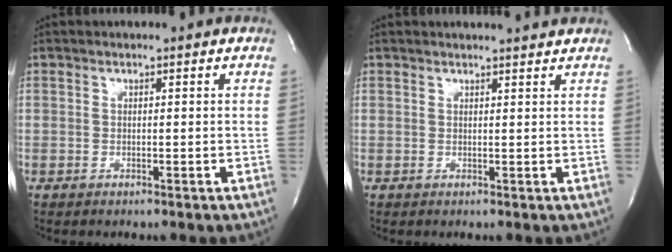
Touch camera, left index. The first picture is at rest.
{"total": 3.3, "force": [3.2, -0.2, 0.6], "torque": [-0.014, 0.003, 0.035]}